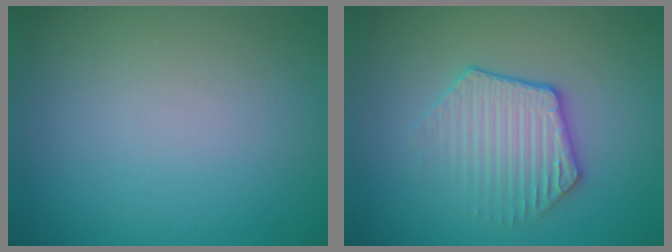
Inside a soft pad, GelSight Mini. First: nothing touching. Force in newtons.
{"total": 3.5, "press": 3.1, "slide": 1.6}